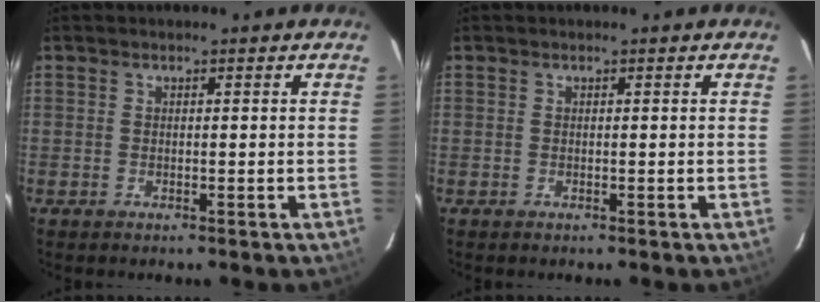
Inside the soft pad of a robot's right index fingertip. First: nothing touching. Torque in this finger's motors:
{"motor_torque": [0.09, 0.00, 0.12, 0.01]}